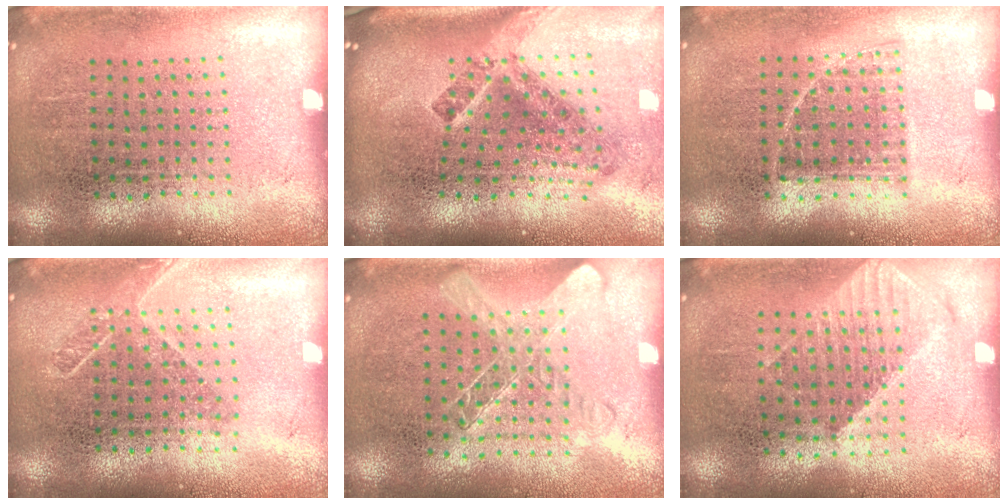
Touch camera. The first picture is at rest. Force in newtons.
{"total": 2.9, "press": 1.7, "slide": 2.3}
{"total": 1.0, "press": 0.8, "slide": 0.6}
{"total": 1.5, "press": 1.2, "slide": 0.9}
{"total": 1.4, "press": 1.2, "slide": 0.6}
{"total": 1.1, "press": 1.0, "slide": 0.4}